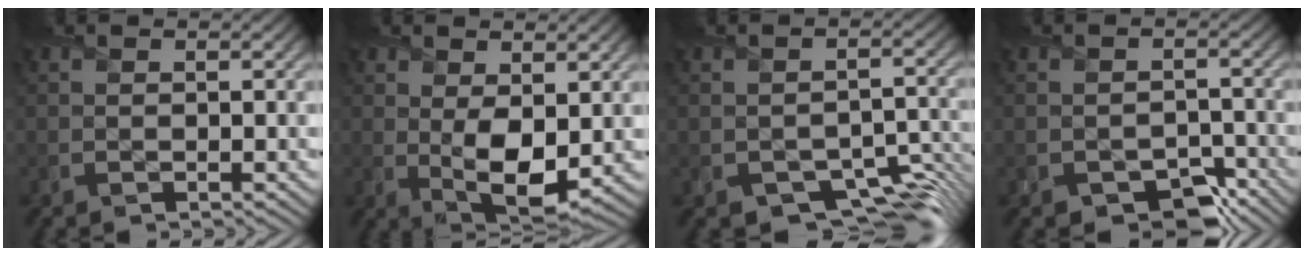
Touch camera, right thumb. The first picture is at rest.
{"total": 6.1, "force": [0.5, 3.3, 5.1], "torque": [-0.106, -0.012, 0.017]}
{"total": 6.4, "force": [-3.7, 3.5, 3.8], "torque": [-0.051, -0.022, -0.055]}
{"total": 4.3, "force": [-2.8, 2.6, 1.9], "torque": [-0.024, -0.010, -0.046]}